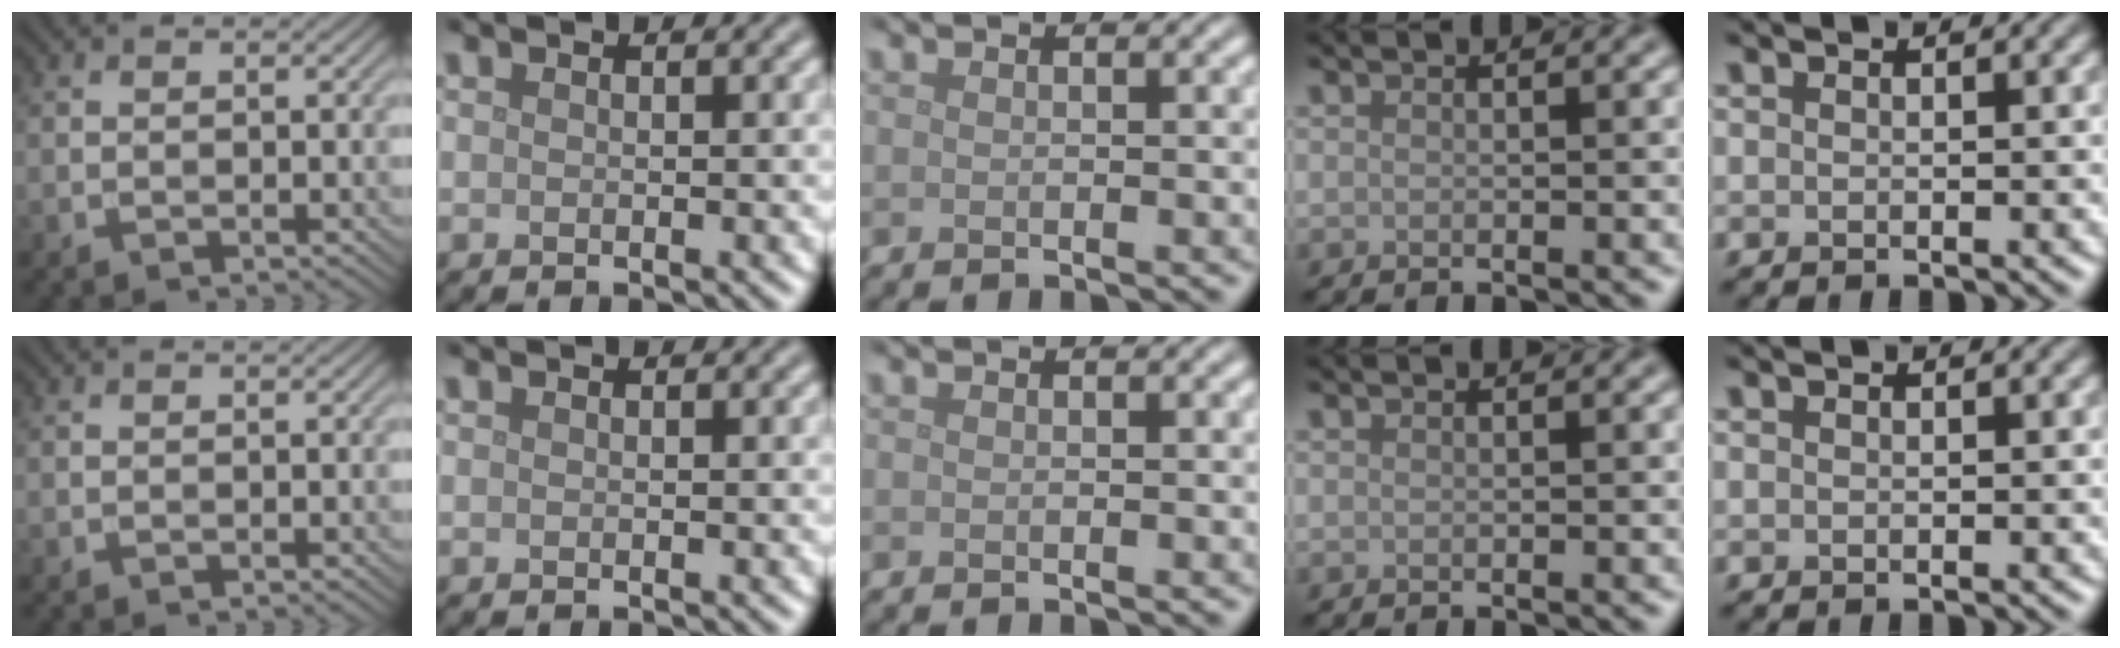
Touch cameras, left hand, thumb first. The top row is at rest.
{}